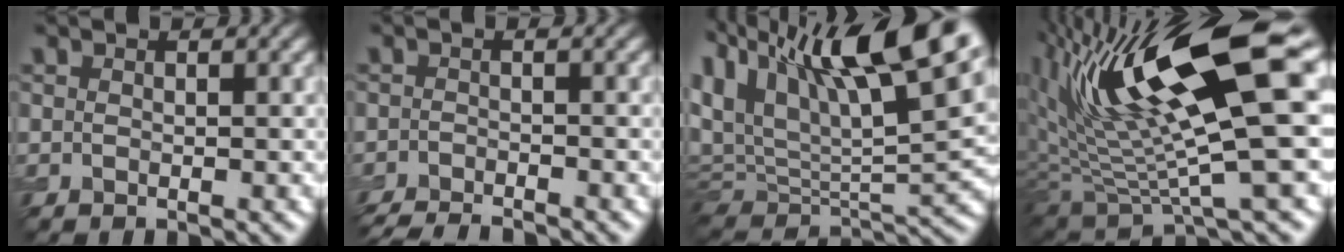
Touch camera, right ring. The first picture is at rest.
{"total": 3.7, "force": [-3.4, 0.4, 1.3], "torque": [-0.020, -0.006, -0.062]}
{"total": 16.9, "force": [8.7, 7.8, 12.2], "torque": [-0.233, 0.038, 0.152]}
{"total": 14.9, "force": [6.1, 3.8, 13.1], "torque": [-0.233, -0.003, 0.113]}